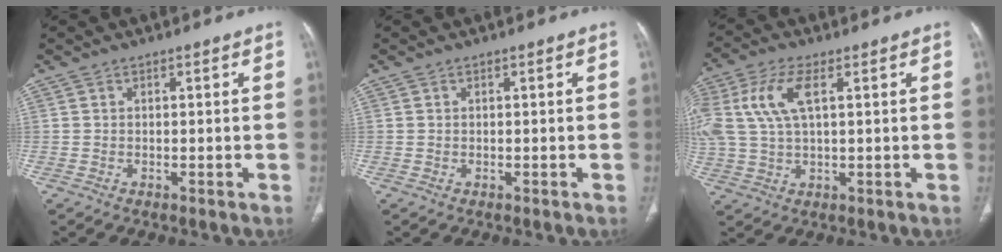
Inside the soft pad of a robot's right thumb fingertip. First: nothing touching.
{"total": 0.0}
{"total": 11.0, "force": [3.1, 5.0, 9.2], "torque": [-0.225, 0.013, 0.067]}